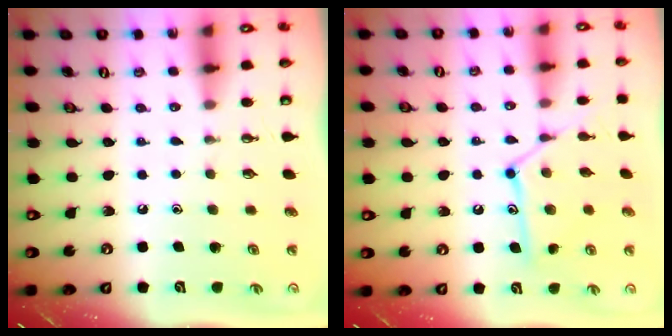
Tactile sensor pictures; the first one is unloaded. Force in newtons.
{"total": 12.9, "press": 12.9, "slide": 0.5}